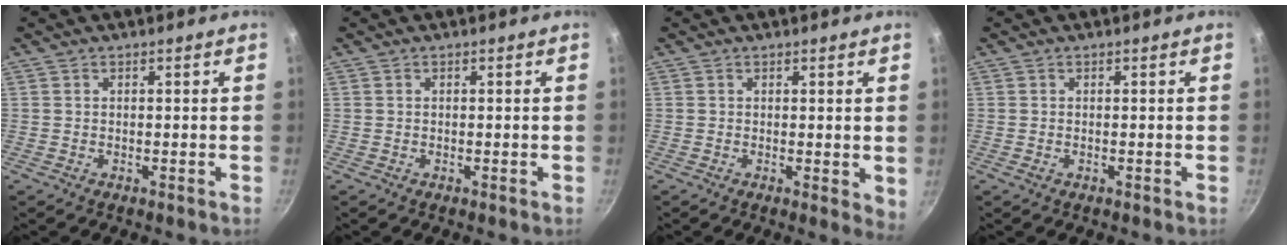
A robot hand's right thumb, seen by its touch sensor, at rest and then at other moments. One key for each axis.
{"total": 0.0}
{"total": 2.8, "fx": 0.5, "fy": 1.4, "fz": 2.4, "tx": -0.026, "ty": -0.006, "tz": 0.006}
{"total": 0.5, "fx": -0.2, "fy": 0.3, "fz": 0.4, "tx": -0.006, "ty": 0.001, "tz": -0.003}